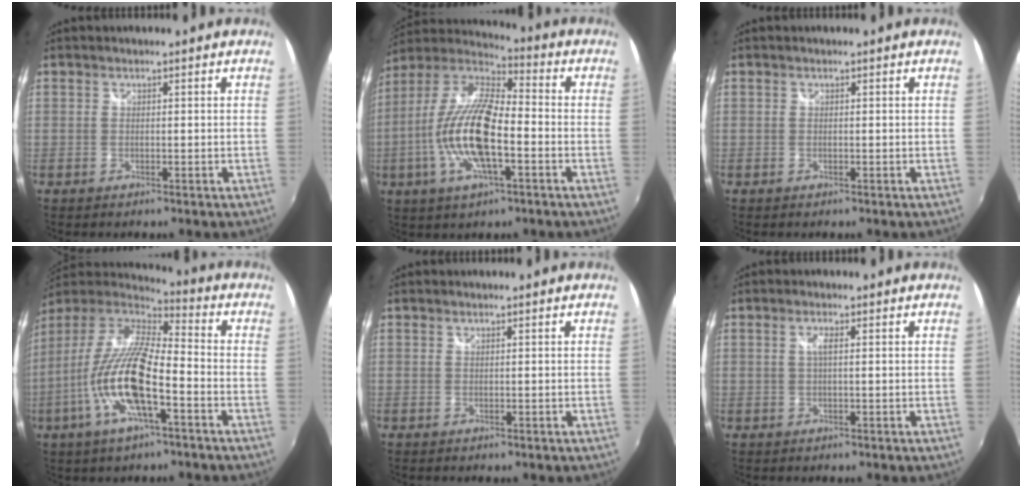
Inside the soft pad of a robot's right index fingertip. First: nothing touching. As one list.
[{"total": 17.4, "force": [-4.4, 5.8, 15.9], "torque": [-0.318, -0.003, -0.093]}, {"total": 0.0}, {"total": 18.4, "force": [-6.7, 4.9, 16.5], "torque": [-0.320, -0.020, -0.134]}, {"total": 0.0}, {"total": 1.3, "force": [0.2, -0.1, 1.2], "torque": [-0.023, 0.000, 0.002]}]